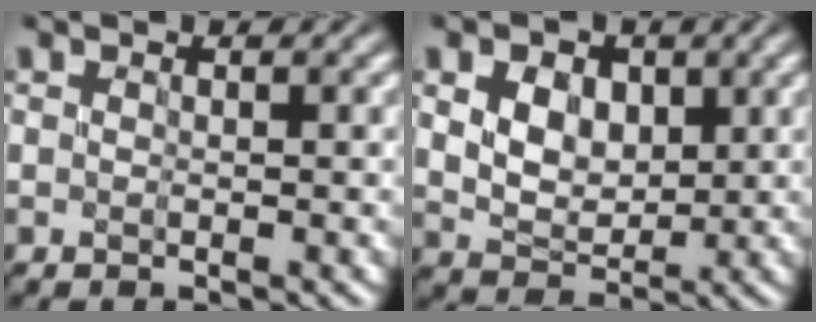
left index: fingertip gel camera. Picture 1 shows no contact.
{"total": 5.7, "force": [2.1, 4.2, 3.3], "torque": [-0.072, 0.012, 0.032]}